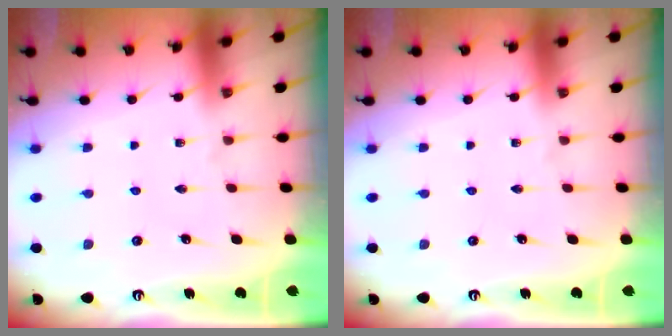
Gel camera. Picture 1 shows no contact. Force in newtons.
{"total": 0.0}